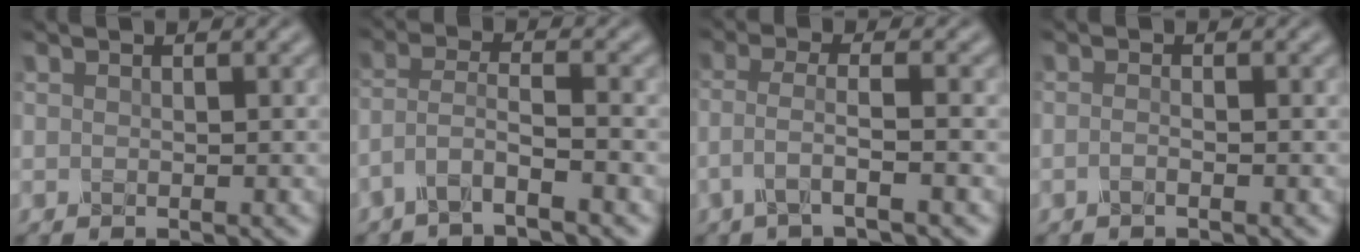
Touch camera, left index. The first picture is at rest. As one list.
[{"total": 3.4, "force": [-2.2, 0.5, 2.5], "torque": [-0.052, 0.007, -0.054]}, {"total": 3.2, "force": [-1.3, 0.6, 2.8], "torque": [-0.052, 0.004, -0.037]}, {"total": 0.9, "force": [-0.5, 0.2, 0.7], "torque": [-0.014, -0.002, -0.011]}]